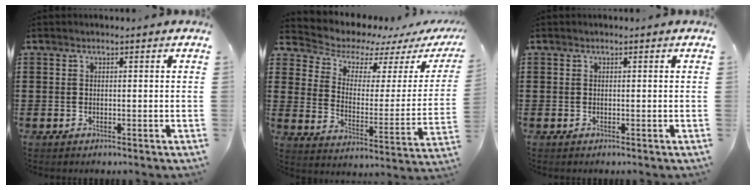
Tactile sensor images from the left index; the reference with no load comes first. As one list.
[{"total": 5.1, "force": [4.6, 2.2, 0.7], "torque": [-0.042, -0.039, 0.074]}, {"total": 0.0}]